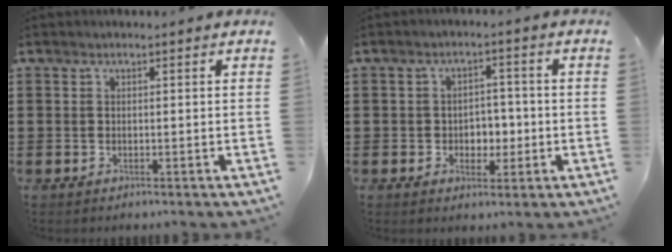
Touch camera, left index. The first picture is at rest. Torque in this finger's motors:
{"motor_torque": [0.31, 0.30, 0.28, 0.05]}